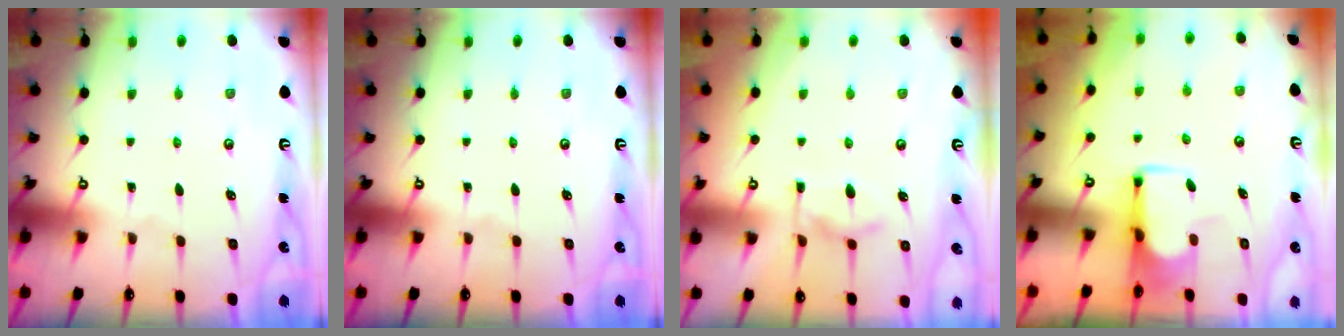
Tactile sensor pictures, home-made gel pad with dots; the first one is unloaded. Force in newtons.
{"total": 0.0}
{"total": 9.3, "press": 9.2, "slide": 1.2}
{"total": 3.3, "press": 3.2, "slide": 0.5}